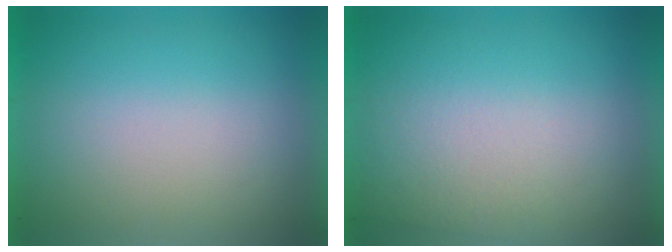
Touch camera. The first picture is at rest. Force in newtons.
{"total": 2.1}